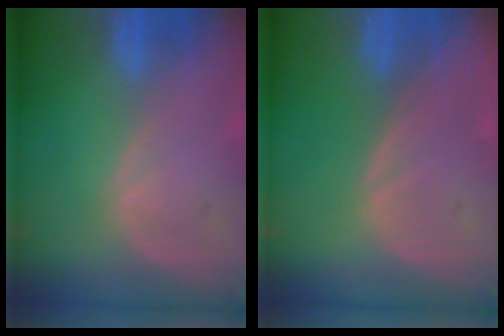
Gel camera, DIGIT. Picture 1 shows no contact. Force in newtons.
{"total": 0.0}